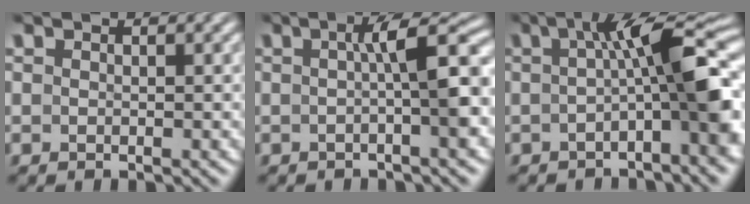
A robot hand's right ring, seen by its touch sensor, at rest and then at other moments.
{"total": 5.1, "force": [-0.5, 0.3, 5.1], "torque": [-0.071, 0.009, -0.006]}
{"total": 7.6, "force": [-0.5, 1.6, 7.4], "torque": [-0.109, 0.003, -0.001]}